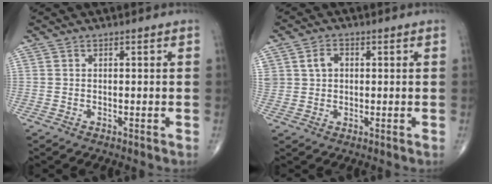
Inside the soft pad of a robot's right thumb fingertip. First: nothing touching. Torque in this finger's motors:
{"motor_torque": [0.02, 0.01, 0.29, 0.25, 0.00]}